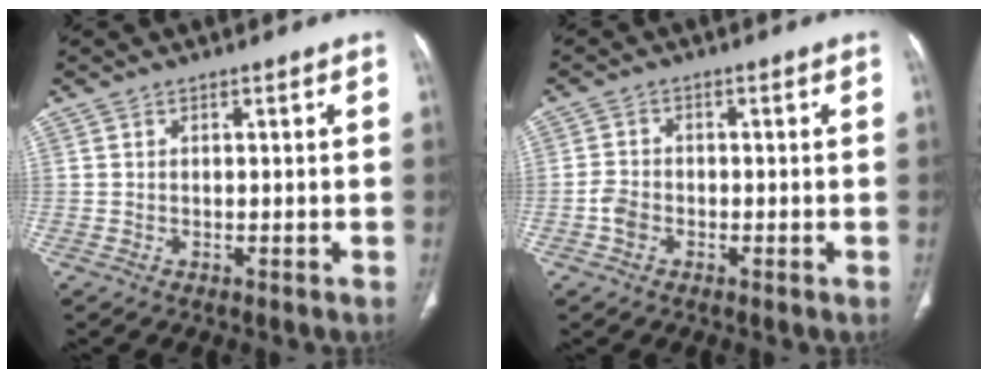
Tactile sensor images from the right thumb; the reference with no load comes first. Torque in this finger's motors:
{"motor_torque": [0.85, 0.37, 0.25, -0.31, 0.03]}